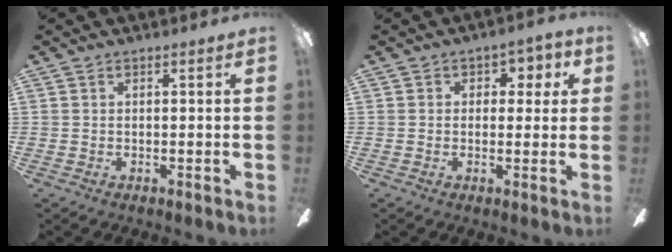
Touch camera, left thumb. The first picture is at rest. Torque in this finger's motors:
{"motor_torque": [0.05, 0.11, -0.20, 0.34, 0.00]}